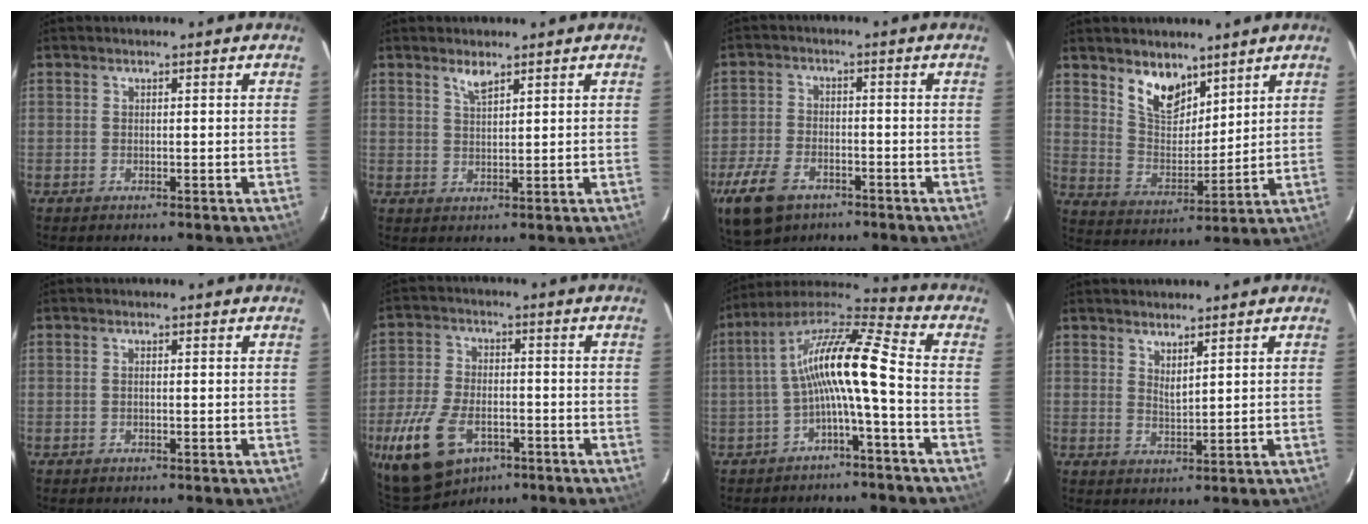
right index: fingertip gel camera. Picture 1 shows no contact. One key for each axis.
{"total": 2.5, "fx": 1.9, "fy": 0.7, "fz": 1.5, "tx": -0.029, "ty": 0.001, "tz": 0.037}
{"total": 11.0, "fx": -6.7, "fy": 6.5, "fz": 5.9, "tx": -0.153, "ty": -0.009, "tz": -0.122}
{"total": 9.6, "fx": 6.7, "fy": 5.0, "fz": 4.6, "tx": -0.078, "ty": 0.001, "tz": 0.132}
{"total": 0.7, "fx": 0.0, "fy": 0.3, "fz": 0.6, "tx": -0.013, "ty": 0.002, "tz": -0.001}
{"total": 14.6, "fx": -7.4, "fy": 8.4, "fz": 9.3, "tx": -0.217, "ty": -0.022, "tz": -0.128}
{"total": 12.7, "fx": -2.1, "fy": 1.0, "fz": 12.5, "tx": -0.246, "ty": 0.022, "tz": -0.047}
{"total": 2.7, "fx": 2.1, "fy": 0.5, "fz": 1.6, "tx": -0.028, "ty": -0.004, "tz": 0.036}